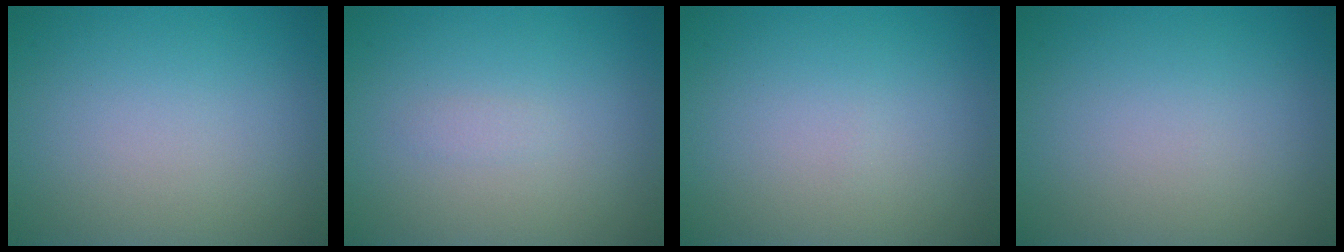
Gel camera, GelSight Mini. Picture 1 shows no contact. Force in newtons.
{"total": 0.5, "press": 0.5, "slide": 0.0}
{"total": 0.0}
{"total": 0.0}